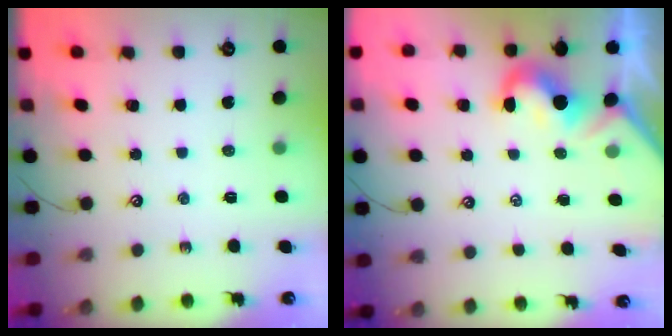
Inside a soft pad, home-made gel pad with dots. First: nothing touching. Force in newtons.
{"total": 1.8, "press": 1.6, "slide": 0.8}